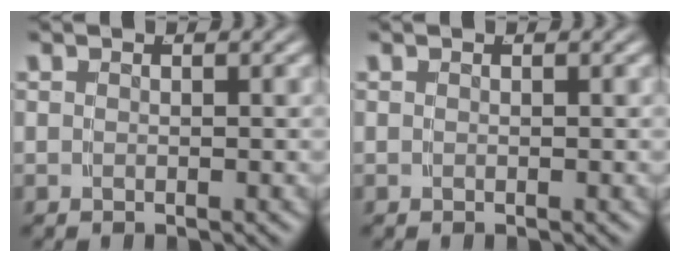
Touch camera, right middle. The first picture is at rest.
{"total": 0.0}